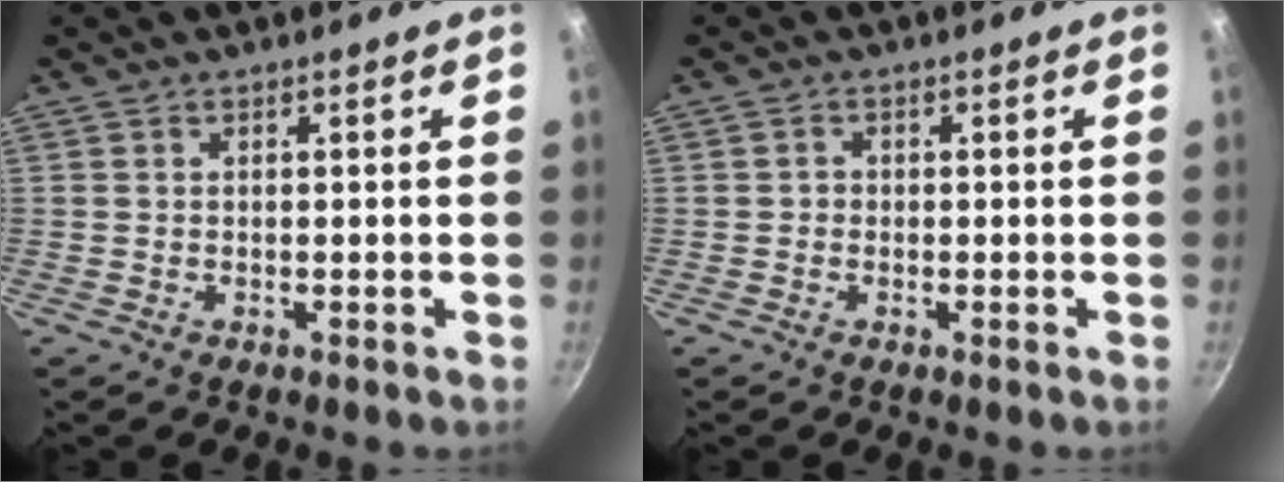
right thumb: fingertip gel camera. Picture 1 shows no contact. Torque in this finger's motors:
{"motor_torque": [-0.50, 0.04, 0.03, 0.00, -0.02]}